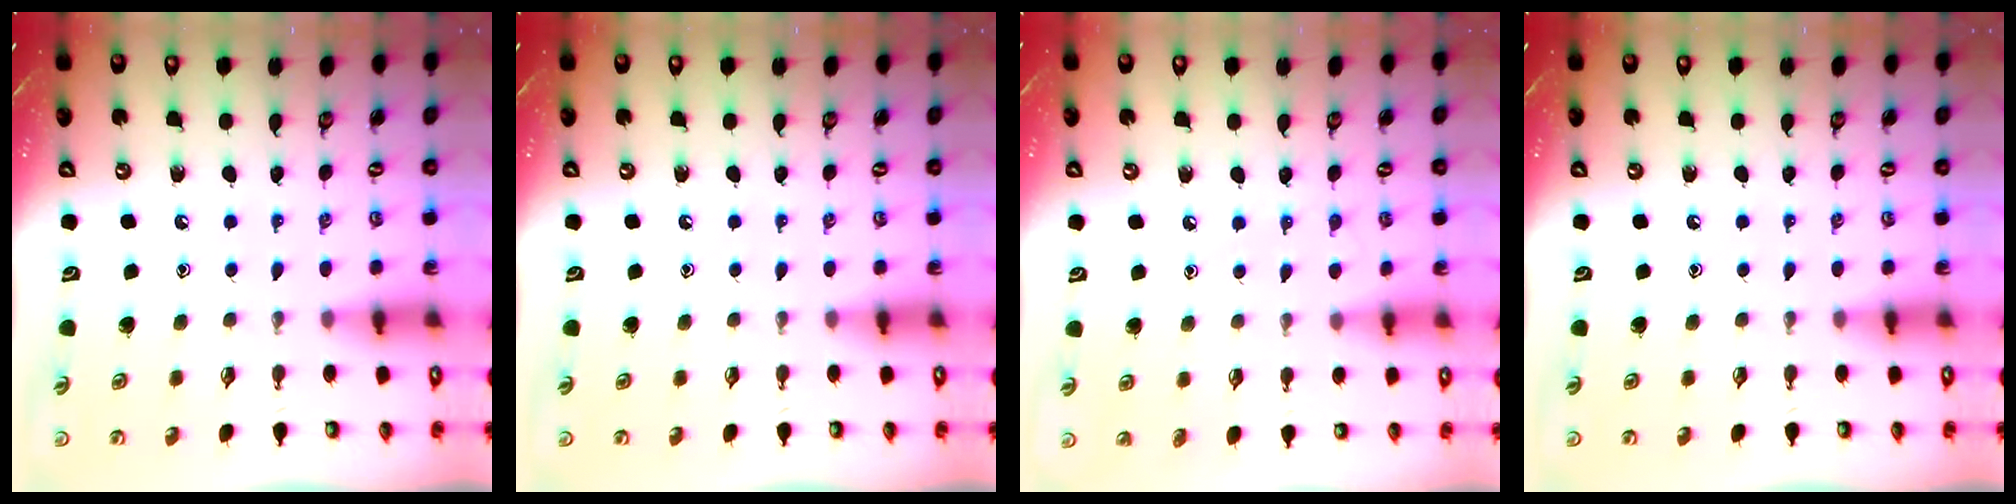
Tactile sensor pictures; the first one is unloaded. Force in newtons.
{"total": 0.0}
{"total": 4.6, "press": 4.5, "slide": 0.8}
{"total": 0.0}